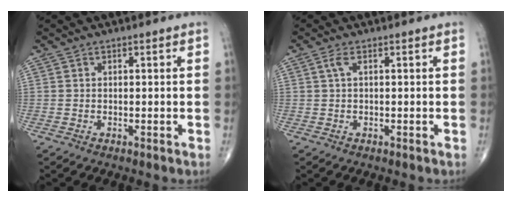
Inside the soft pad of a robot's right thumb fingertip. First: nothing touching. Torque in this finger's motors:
{"motor_torque": [0.18, 0.01, 0.23, 0.05, -0.03]}